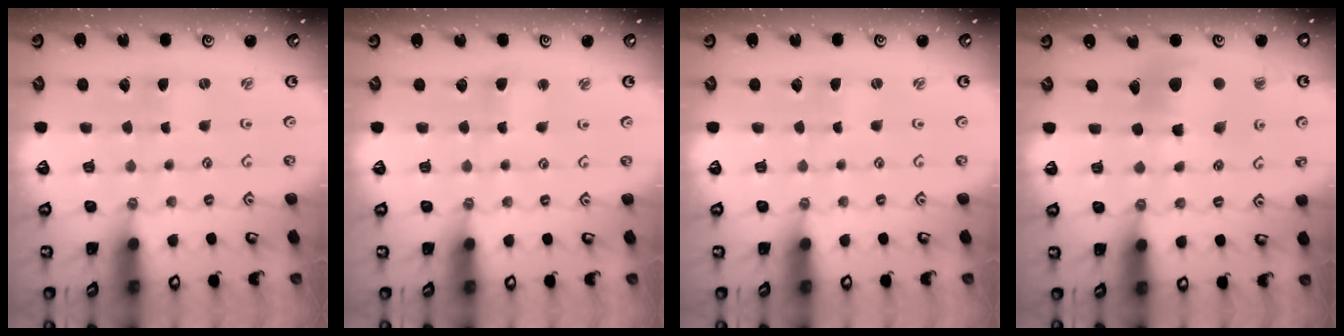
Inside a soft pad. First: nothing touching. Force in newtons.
{"total": 2.7, "press": 2.7, "slide": 0.2}
{"total": 0.0}
{"total": 10.3, "press": 10.2, "slide": 1.2}